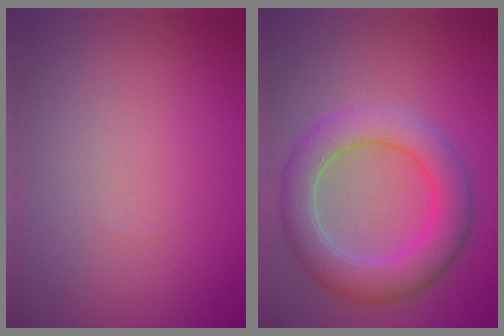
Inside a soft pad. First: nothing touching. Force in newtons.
{"total": 5.9, "press": 5.9, "slide": 0.3}